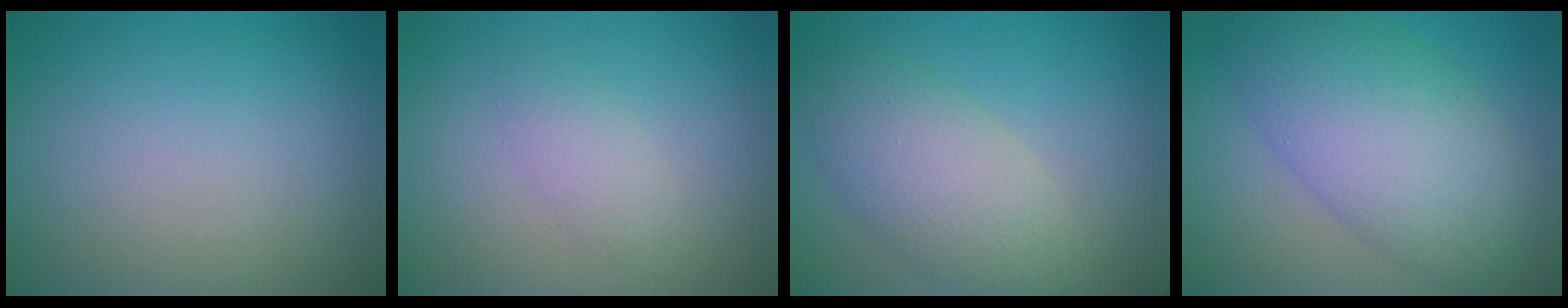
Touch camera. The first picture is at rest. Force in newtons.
{"total": 1.8, "press": 1.8, "slide": 0.0}
{"total": 5.5, "press": 5.4, "slide": 0.5}
{"total": 7.2, "press": 7.2, "slide": 0.3}